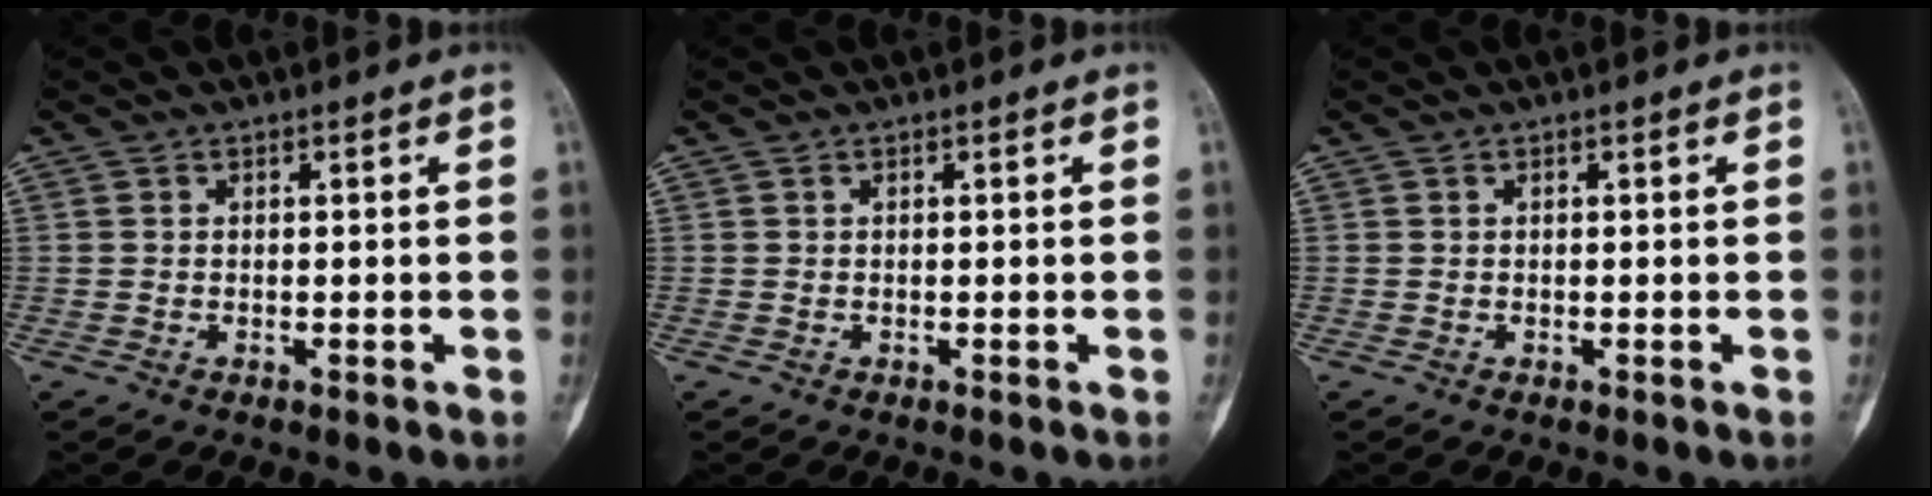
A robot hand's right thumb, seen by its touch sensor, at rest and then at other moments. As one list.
[{"total": 0.0}, {"total": 0.0}]